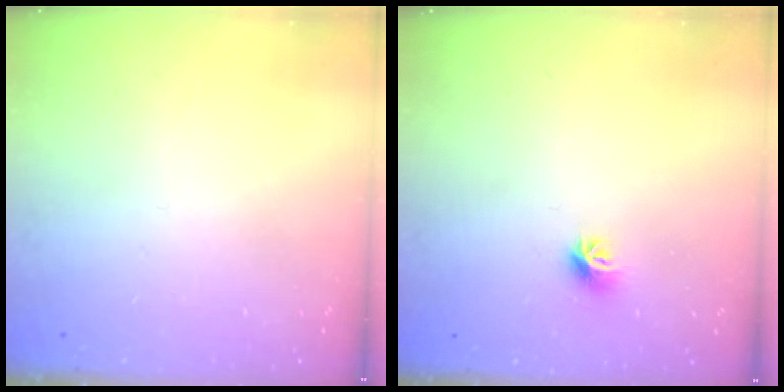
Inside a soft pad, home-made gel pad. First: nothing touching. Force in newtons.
{"total": 7.4, "press": 7.4, "slide": 0.7}